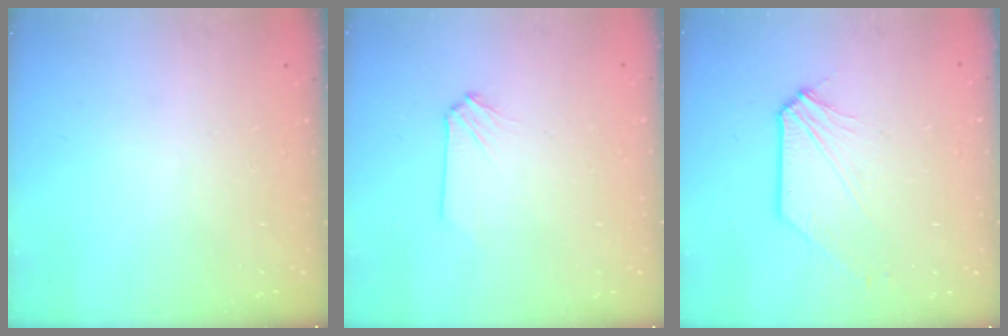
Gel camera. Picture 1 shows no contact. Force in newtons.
{"total": 0.0}
{"total": 3.1, "press": 3.1, "slide": 0.4}